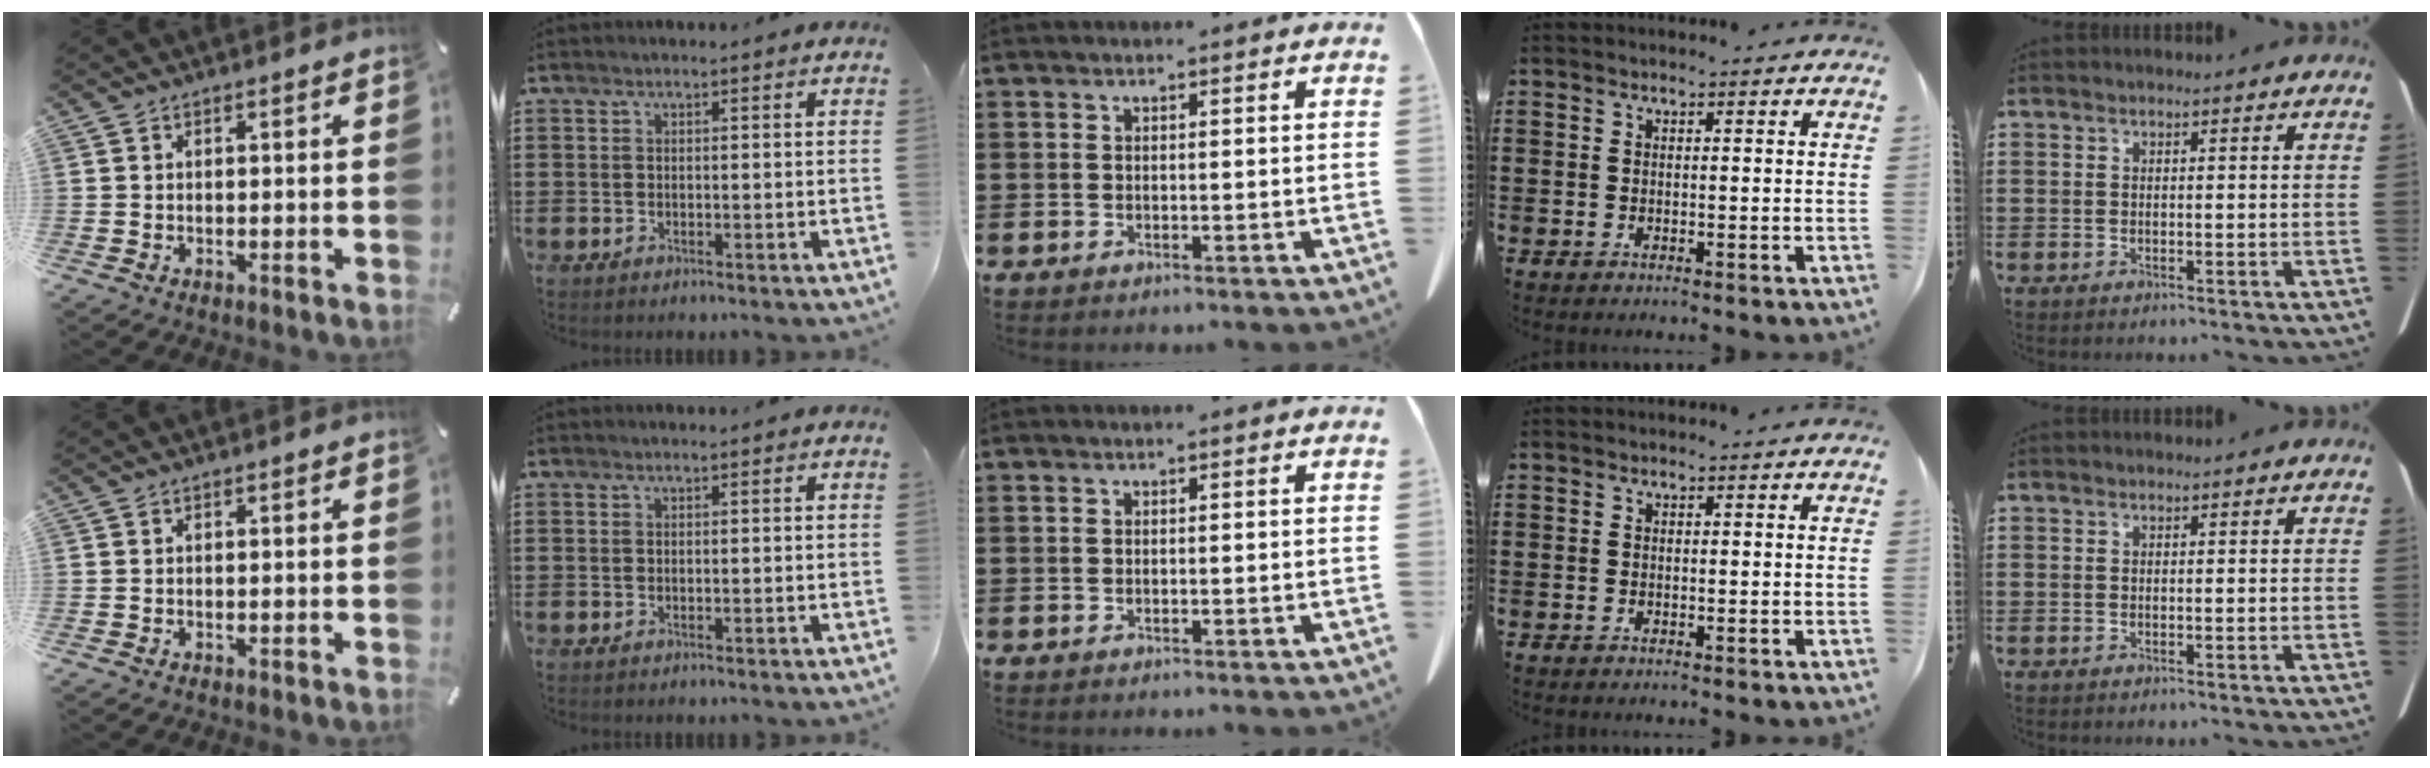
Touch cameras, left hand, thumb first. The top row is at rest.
{}